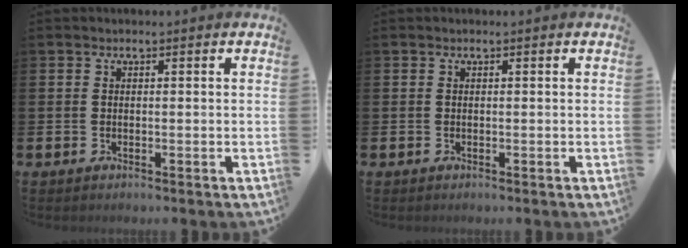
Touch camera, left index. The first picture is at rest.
{"total": 0.0}